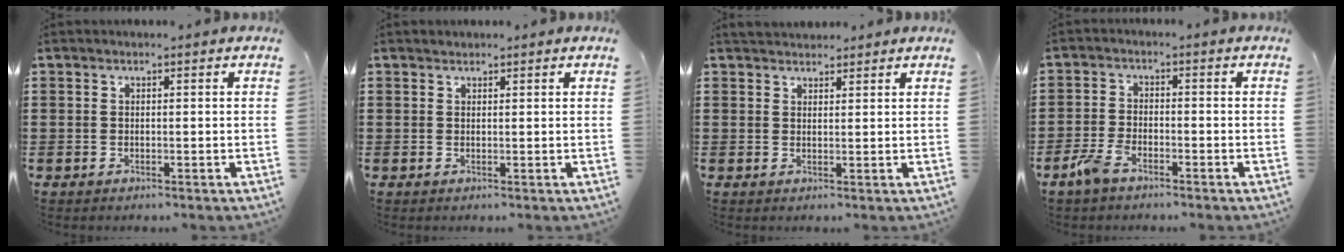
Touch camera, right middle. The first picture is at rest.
{"total": 0.8, "force": [0.7, 0.3, -0.1], "torque": [0.000, 0.001, 0.014]}
{"total": 2.2, "force": [2.1, 0.6, -0.1], "torque": [0.003, 0.001, 0.039]}
{"total": 4.2, "force": [-2.8, 1.7, 2.6], "torque": [-0.071, 0.003, -0.060]}